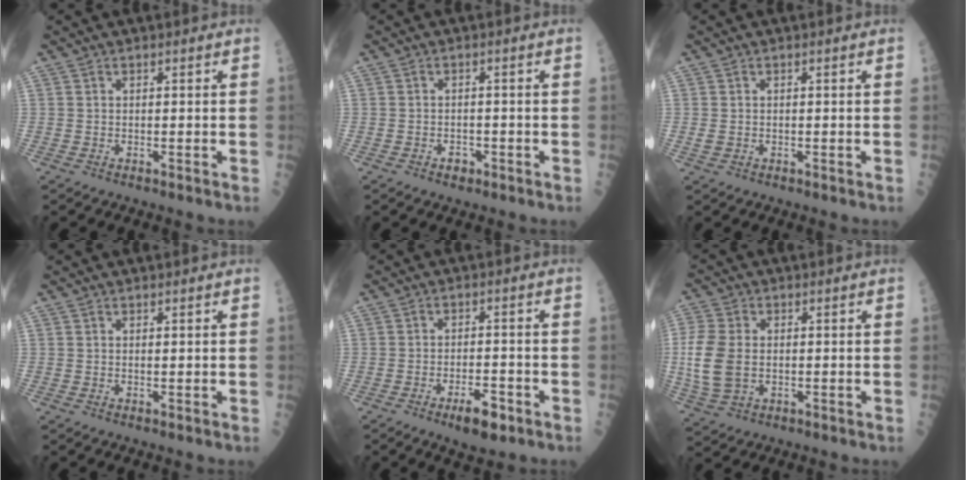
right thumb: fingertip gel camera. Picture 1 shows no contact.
{"total": 1.7, "force": [-0.9, 1.3, 0.6], "torque": [0.003, 0.008, -0.012]}
{"total": 1.2, "force": [-0.1, 1.0, 0.6], "torque": [-0.011, 0.004, 0.001]}
{"total": 0.0}
{"total": 5.9, "force": [-3.2, 2.2, 4.5], "torque": [-0.057, 0.014, -0.047]}
{"total": 10.1, "force": [-0.4, 6.7, 7.6], "torque": [-0.176, 0.002, -0.007]}